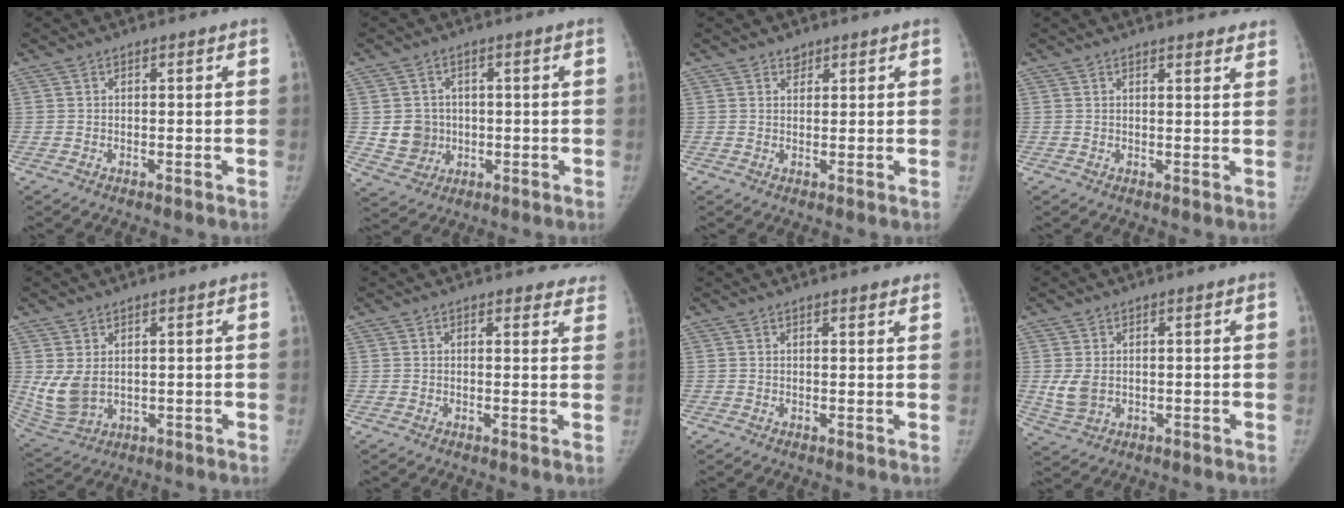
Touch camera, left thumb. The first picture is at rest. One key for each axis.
{"total": 6.3, "fx": 0.1, "fy": 5.9, "fz": 2.1, "tx": -0.008, "ty": 0.003, "tz": 0.010}
{"total": 1.7, "fx": 1.2, "fy": 1.1, "fz": 0.3, "tx": 0.008, "ty": -0.007, "tz": 0.017}
{"total": 6.1, "fx": 5.4, "fy": 1.3, "fz": 2.4, "tx": -0.011, "ty": -0.019, "tz": 0.057}
{"total": 7.5, "fx": 1.3, "fy": 5.1, "fz": 5.4, "tx": -0.117, "ty": -0.012, "tz": 0.045}
{"total": 5.8, "fx": 5.4, "fy": 2.1, "fz": 0.3, "tx": 0.044, "ty": -0.023, "tz": 0.036}
{"total": 4.0, "fx": 3.3, "fy": 0.8, "fz": 2.0, "tx": -0.014, "ty": -0.004, "tz": 0.037}
{"total": 4.6, "fx": 0.4, "fy": 3.4, "fz": 3.1, "tx": -0.064, "ty": -0.009, "tz": 0.017}